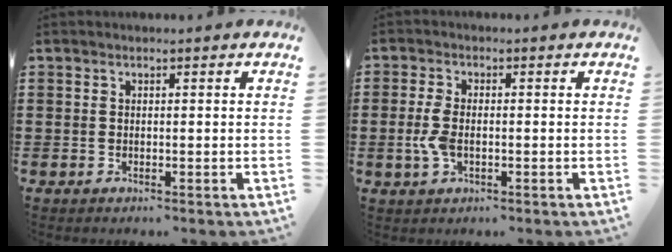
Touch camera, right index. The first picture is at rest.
{"total": 4.2, "force": [-0.7, 2.1, 3.5], "torque": [-0.093, -0.007, -0.019]}